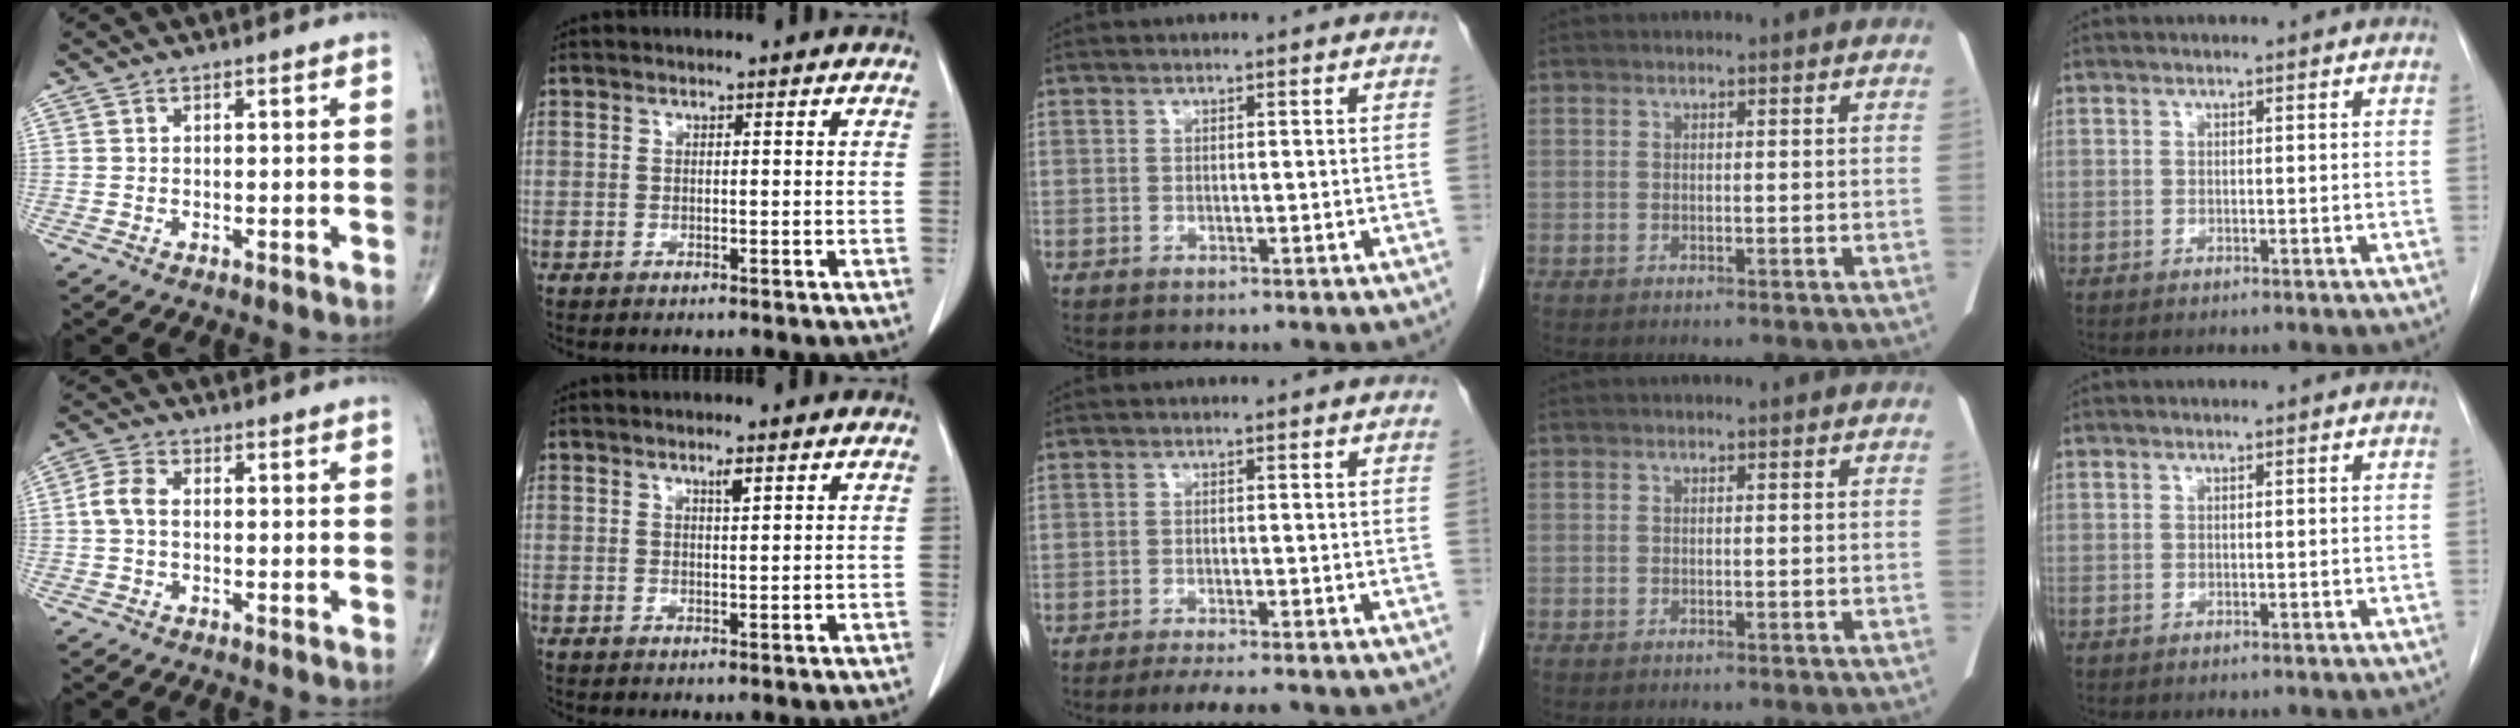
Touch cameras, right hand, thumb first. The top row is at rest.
{"thumb": {"total": 3.9, "force": [-0.2, 2.4, 3.1], "torque": [-0.066, 0.010, -0.010]}, "index": {"total": 1.4, "force": [0.9, 0.2, 1.1], "torque": [-0.022, -0.003, 0.015]}, "middle": {"total": 5.0, "force": [-4.2, 0.3, 2.7], "torque": [-0.037, -0.009, -0.062]}}